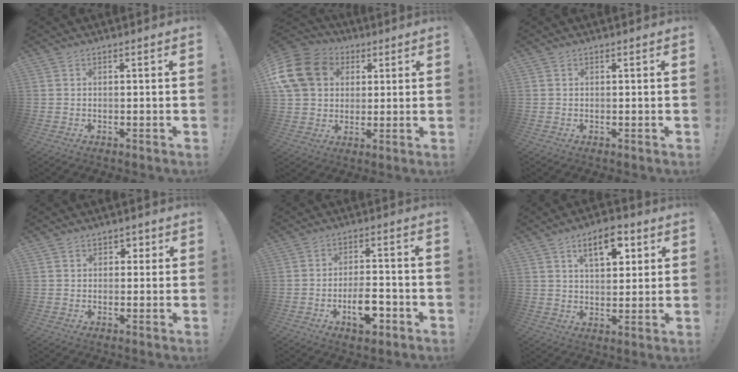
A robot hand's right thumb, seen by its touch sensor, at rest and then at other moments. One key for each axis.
{"total": 17.4, "fx": 5.3, "fy": 14.1, "fz": 8.6, "tx": -0.154, "ty": -0.009, "tz": 0.109}
{"total": 0.0}
{"total": 2.9, "fx": 0.5, "fy": 2.6, "fz": 1.0, "tx": -0.007, "ty": 0.004, "tz": 0.006}
{"total": 9.5, "fx": -4.2, "fy": 4.7, "fz": 7.1, "tx": -0.114, "ty": 0.019, "tz": -0.072}
{"total": 10.6, "fx": 5.1, "fy": 5.2, "fz": 7.7, "tx": -0.112, "ty": -0.008, "tz": 0.087}